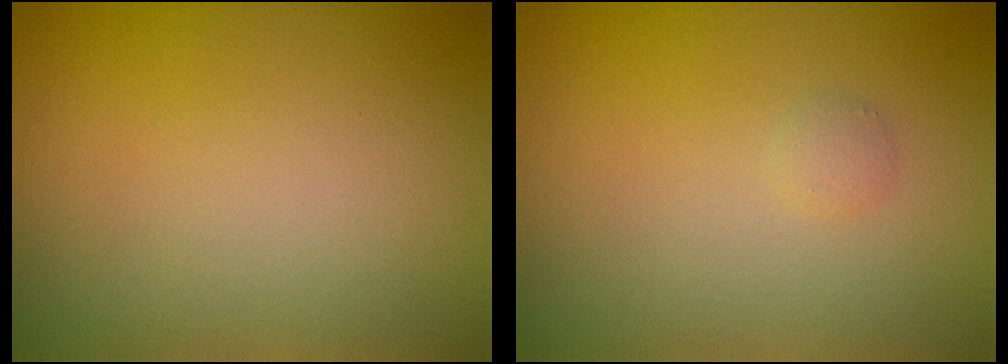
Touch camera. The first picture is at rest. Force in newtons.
{"total": 0.6, "press": 0.6, "slide": 0.0}